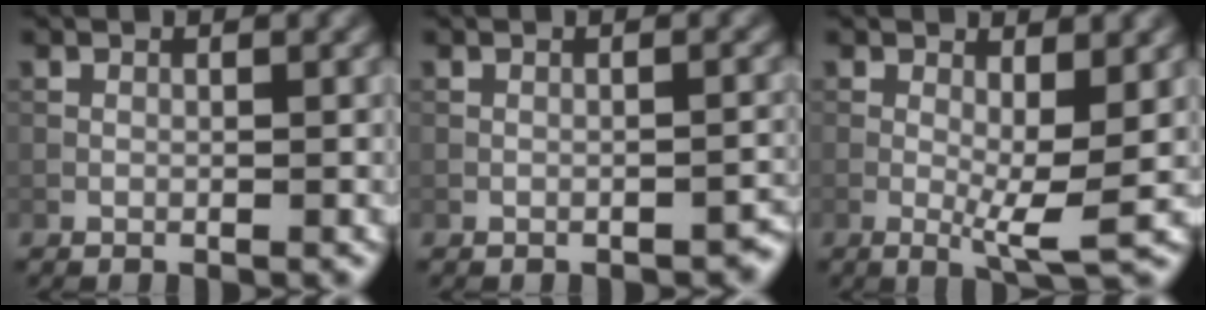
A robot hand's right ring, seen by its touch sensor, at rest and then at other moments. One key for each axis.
{"total": 1.1, "fx": -0.9, "fy": 0.5, "fz": 0.6, "tx": -0.010, "ty": 0.003, "tz": -0.011}
{"total": 4.2, "fx": 0.1, "fy": 0.8, "fz": 4.1, "tx": -0.071, "ty": -0.010, "tz": 0.001}